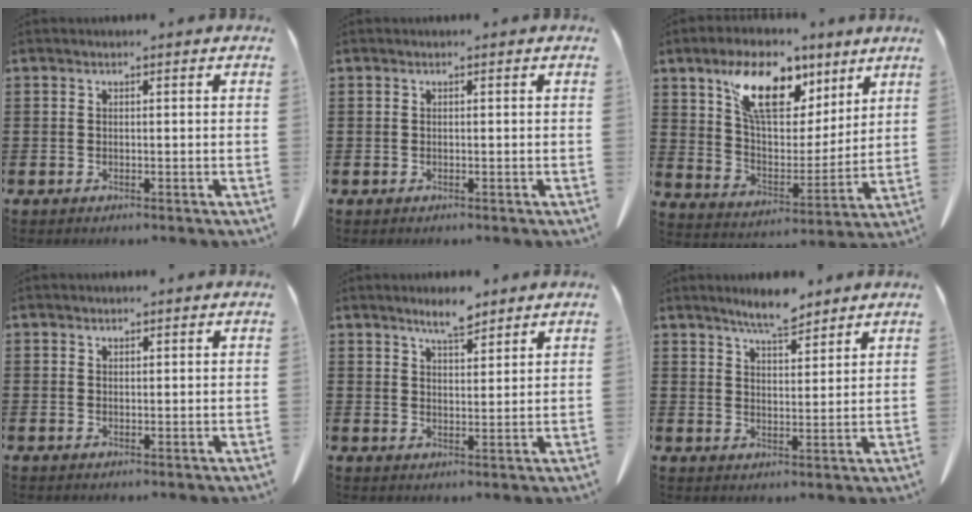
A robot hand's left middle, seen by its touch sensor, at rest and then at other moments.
{"total": 0.0}
{"total": 12.2, "force": [7.7, 6.1, 7.3], "torque": [-0.147, -0.017, 0.139]}
{"total": 0.7, "force": [0.7, 0.2, 0.2], "torque": [-0.007, -0.002, 0.015]}
{"total": 4.5, "force": [3.9, 0.9, 2.0], "torque": [-0.040, -0.012, 0.069]}
{"total": 5.4, "force": [5.0, 0.8, 1.9], "torque": [-0.049, -0.015, 0.093]}